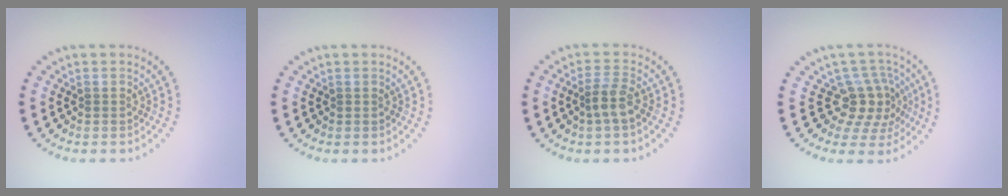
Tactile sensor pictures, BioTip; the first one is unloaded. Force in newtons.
{"total": 0.0}
{"total": 2.1, "press": 1.7, "slide": 1.3}
{"total": 3.7, "press": 2.9, "slide": 2.3}